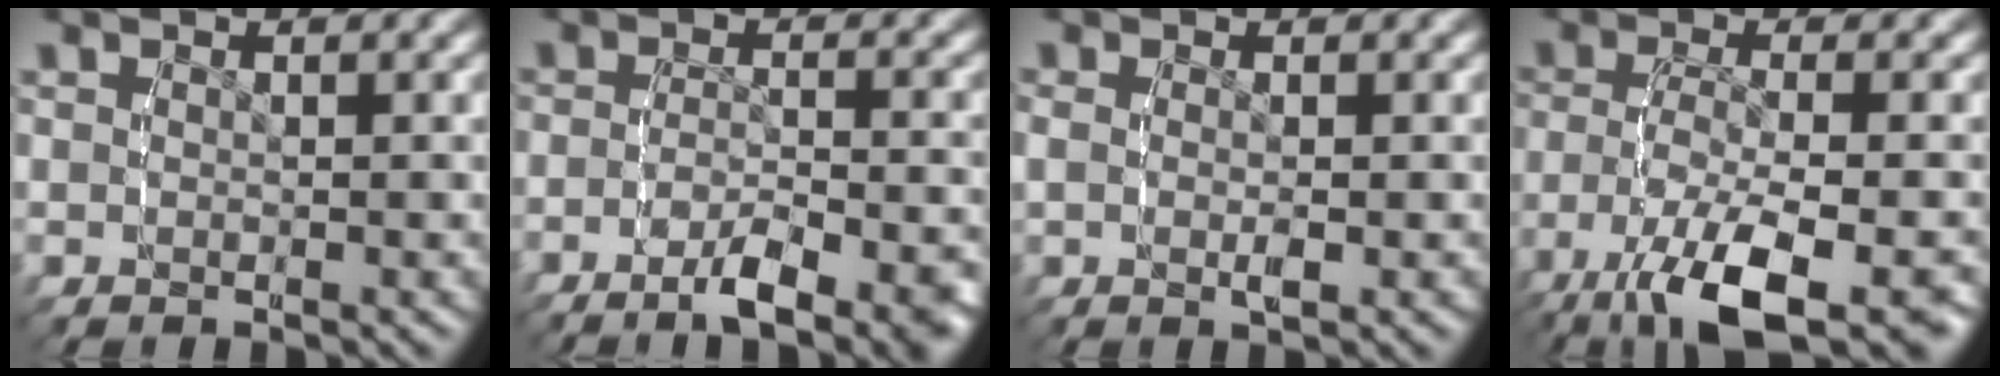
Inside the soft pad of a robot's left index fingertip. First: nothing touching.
{"total": 4.6, "force": [-3.4, 1.3, 2.9], "torque": [-0.058, -0.007, -0.060]}
{"total": 1.7, "force": [-0.4, 1.0, 1.3], "torque": [-0.032, -0.006, -0.004]}
{"total": 8.5, "force": [-4.9, 3.5, 6.0], "torque": [-0.127, -0.033, -0.062]}